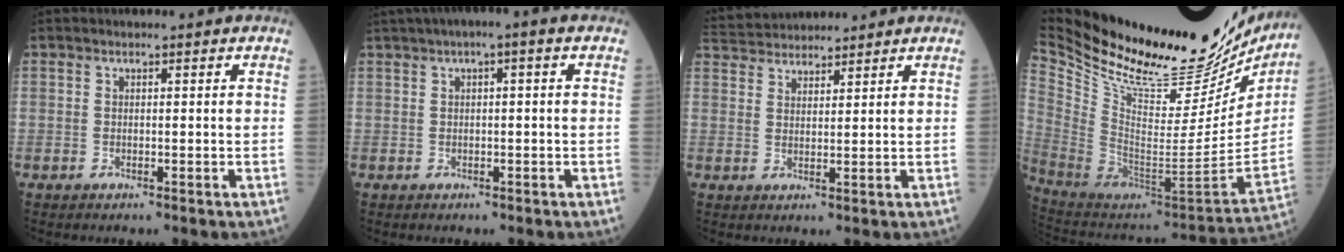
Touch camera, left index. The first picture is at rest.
{"total": 3.9, "force": [1.5, 0.4, 3.6], "torque": [-0.061, 0.017, 0.022]}
{"total": 9.2, "force": [8.7, 1.8, 2.2], "torque": [-0.046, 0.039, 0.151]}
{"total": 36.1, "force": [29.4, 10.3, 18.2], "torque": [-0.332, -0.055, 0.438]}